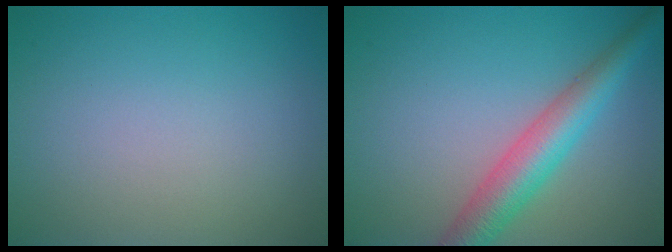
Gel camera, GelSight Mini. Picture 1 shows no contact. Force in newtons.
{"total": 5.2, "press": 5.2, "slide": 0.2}